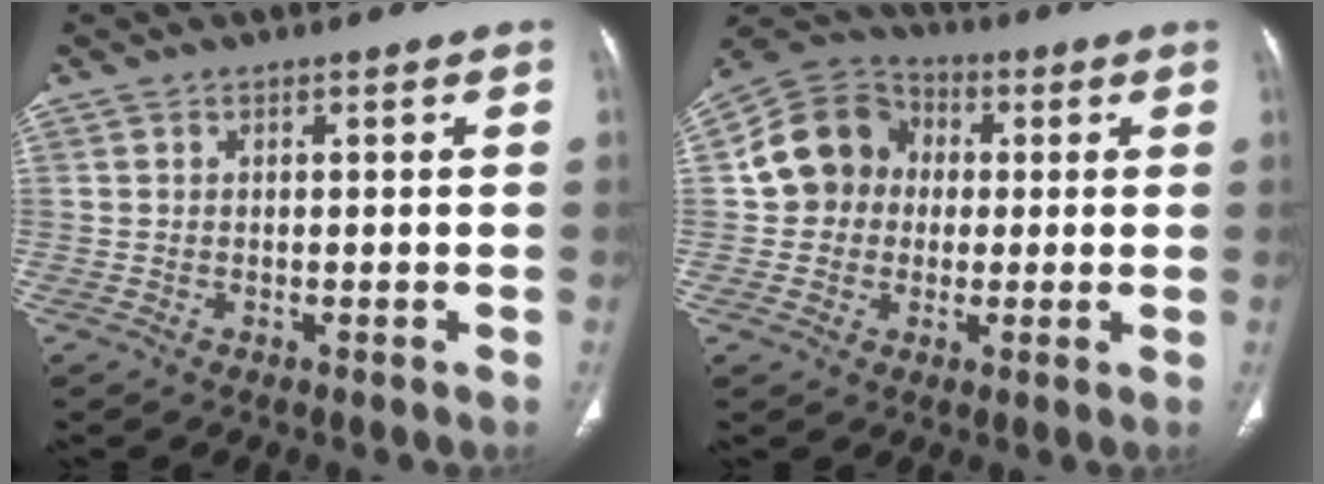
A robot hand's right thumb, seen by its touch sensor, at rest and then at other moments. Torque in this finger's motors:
{"motor_torque": [-0.17, 0.22, 0.03, -0.13, 0.23]}